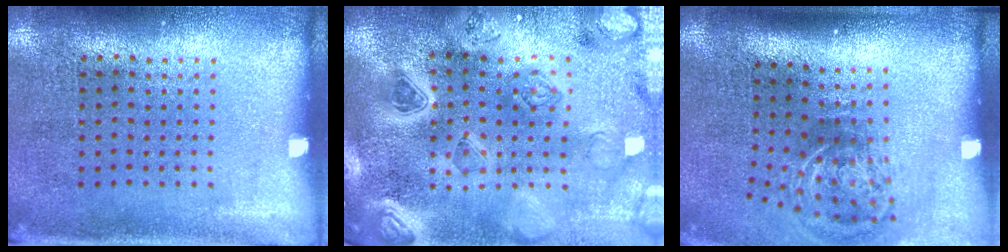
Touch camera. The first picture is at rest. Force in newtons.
{"total": 5.1, "press": 4.3, "slide": 2.6}
{"total": 2.1, "press": 1.3, "slide": 1.7}